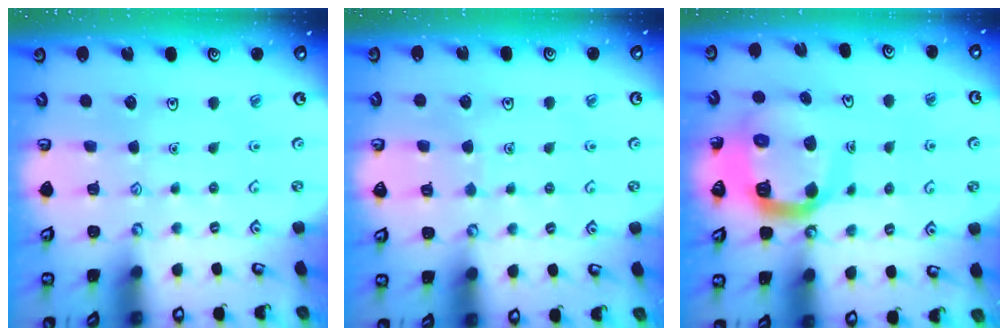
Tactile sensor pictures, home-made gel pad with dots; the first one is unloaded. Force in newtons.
{"total": 3.2, "press": 3.2, "slide": 0.2}
{"total": 14.4, "press": 14.3, "slide": 1.7}